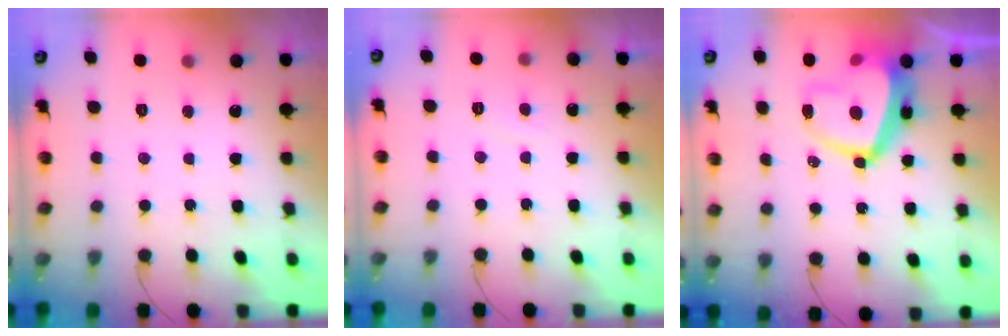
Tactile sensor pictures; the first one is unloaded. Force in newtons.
{"total": 0.6, "press": 0.3, "slide": 0.5}
{"total": 16.1, "press": 16.1, "slide": 1.2}